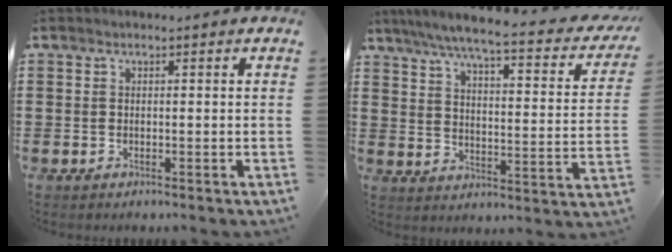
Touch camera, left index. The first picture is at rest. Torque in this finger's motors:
{"motor_torque": [1.56, 0.57, 0.51, 0.21]}